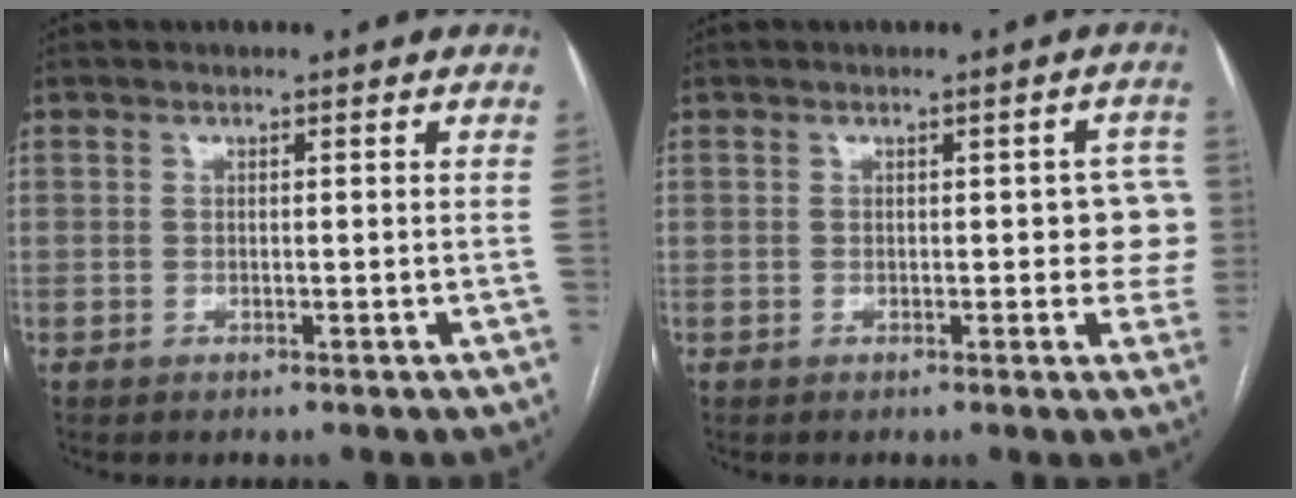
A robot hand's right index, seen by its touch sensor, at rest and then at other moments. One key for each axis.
{"total": 5.0, "fx": 0.3, "fy": 2.4, "fz": 4.3, "tx": -0.024, "ty": 0.017, "tz": 0.001}